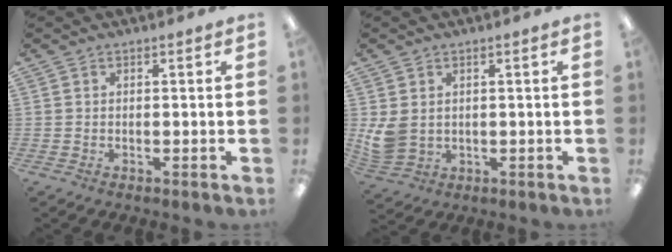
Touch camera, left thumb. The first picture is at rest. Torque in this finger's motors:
{"motor_torque": [-0.07, 0.36, 0.32, -0.31, 0.05]}